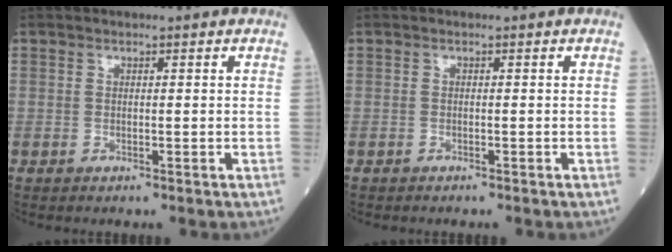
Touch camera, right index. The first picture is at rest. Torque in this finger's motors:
{"motor_torque": [-0.50, -0.09, 0.01, -0.01]}